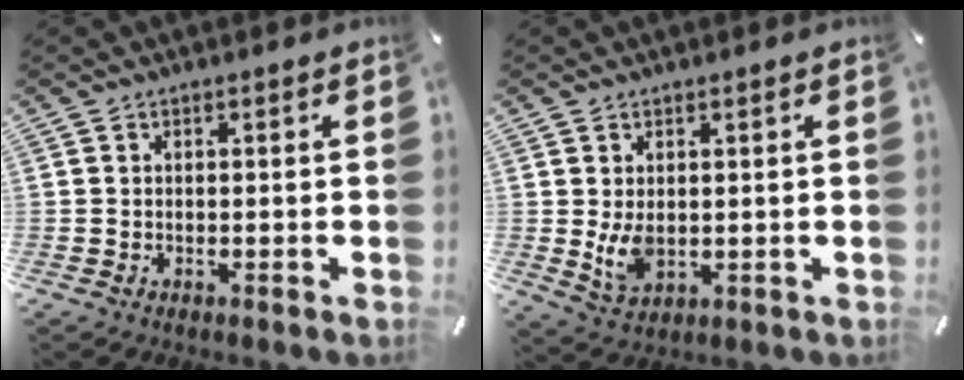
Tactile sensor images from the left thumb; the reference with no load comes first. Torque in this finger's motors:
{"motor_torque": [0.53, 0.64, -0.06, -0.10, 0.00]}